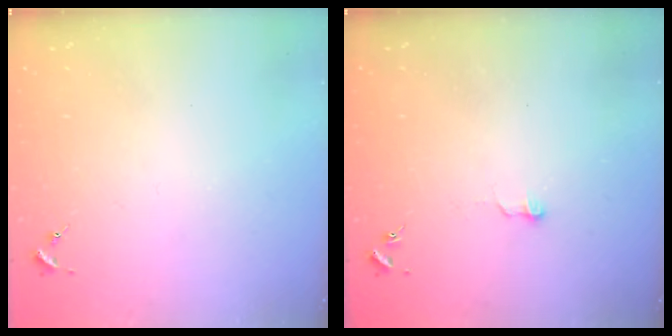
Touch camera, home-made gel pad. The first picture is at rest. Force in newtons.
{"total": 3.6, "press": 3.6, "slide": 0.3}